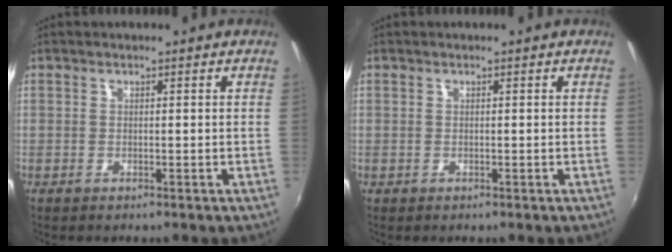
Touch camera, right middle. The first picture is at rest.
{"total": 0.0}